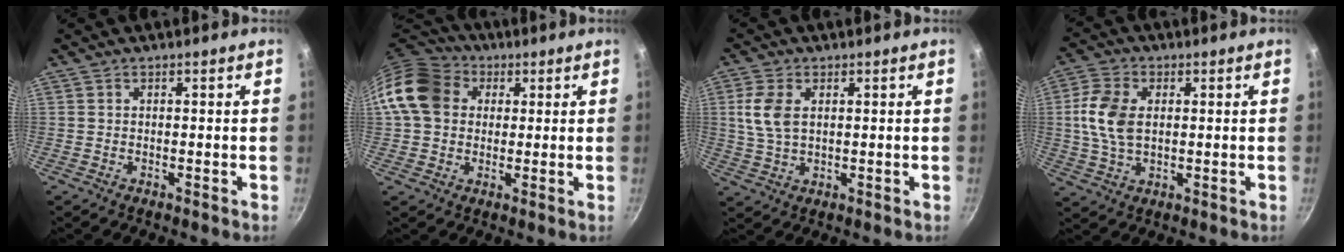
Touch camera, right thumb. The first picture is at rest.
{"total": 13.2, "force": [2.7, 10.8, 7.0], "torque": [-0.112, 0.023, 0.032]}
{"total": 6.5, "force": [1.6, 3.9, 5.0], "torque": [-0.104, -0.001, 0.031]}
{"total": 9.4, "force": [1.2, 6.0, 7.1], "torque": [-0.137, 0.006, 0.019]}